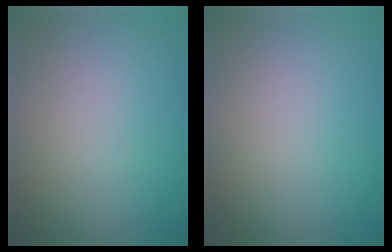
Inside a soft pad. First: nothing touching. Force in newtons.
{"total": 0.0}